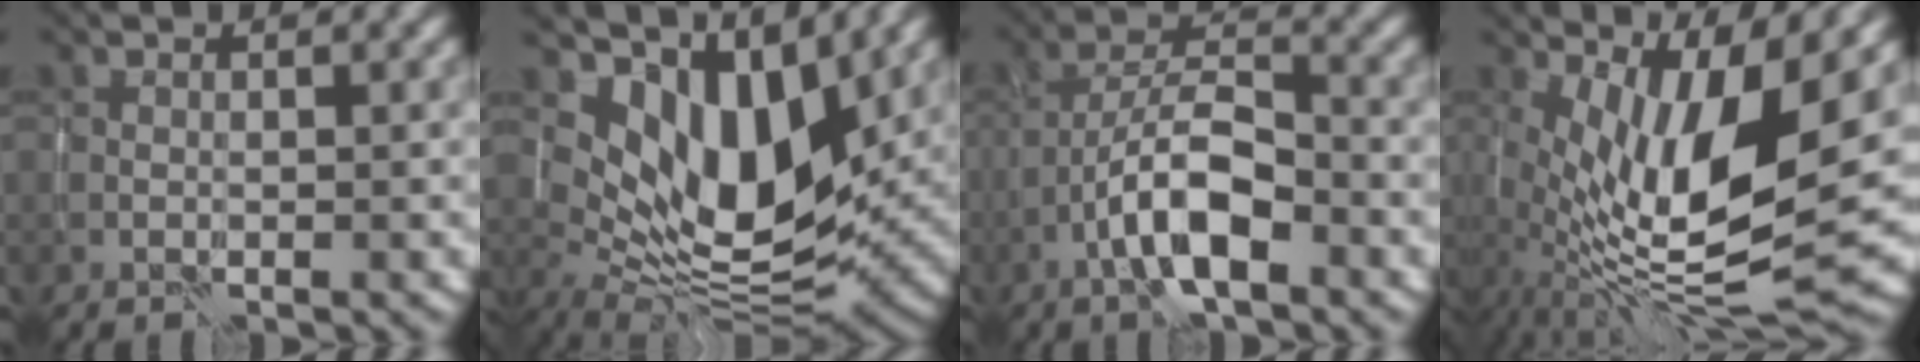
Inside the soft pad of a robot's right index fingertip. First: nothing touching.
{"total": 10.9, "force": [4.9, 5.1, 8.3], "torque": [-0.146, -0.007, 0.094]}
{"total": 5.9, "force": [-2.8, 1.9, 4.9], "torque": [-0.084, 0.015, -0.055]}
{"total": 11.1, "force": [1.8, 3.1, 10.4], "torque": [-0.192, -0.009, 0.039]}